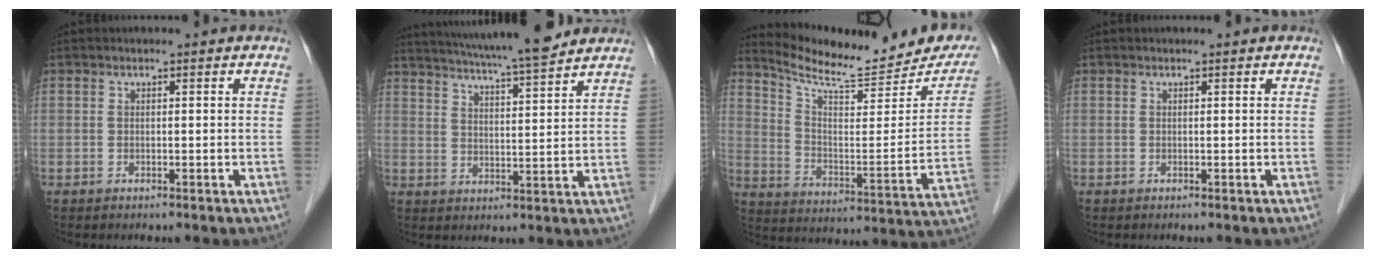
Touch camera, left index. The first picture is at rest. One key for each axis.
{"total": 14.3, "fx": 12.7, "fy": 0.2, "fz": 6.6, "tx": -0.117, "ty": 0.010, "tz": 0.188}
{"total": 19.1, "fx": 17.6, "fy": 3.3, "fz": 6.6, "tx": -0.101, "ty": -0.052, "tz": 0.245}
{"total": 0.0}